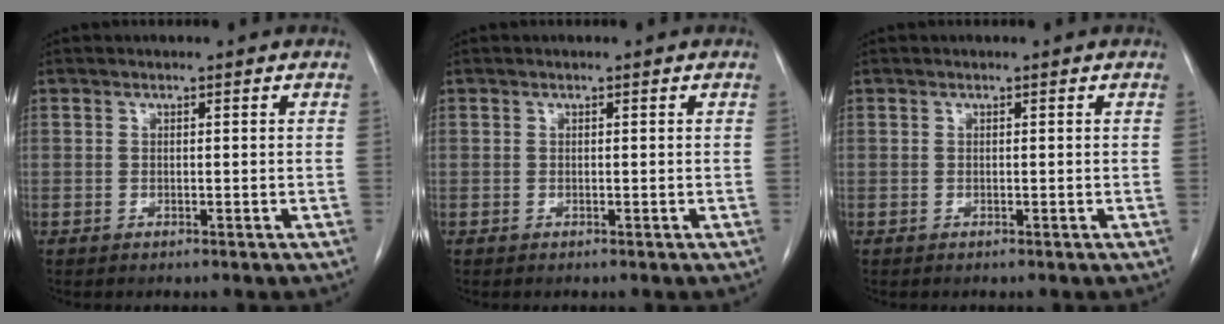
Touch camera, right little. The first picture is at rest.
{"total": 0.0}
{"total": 0.0}